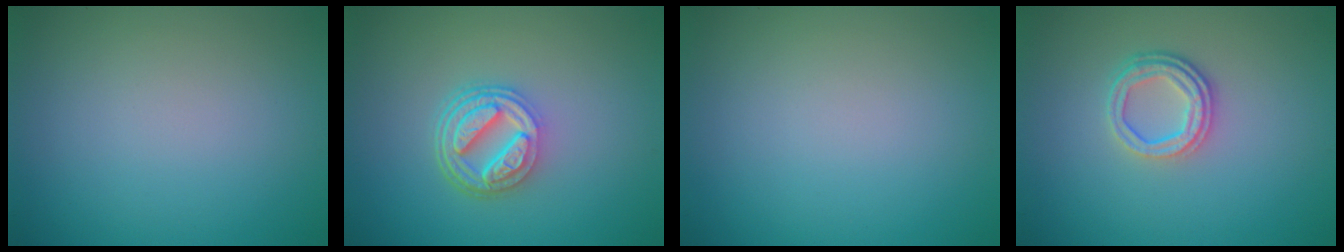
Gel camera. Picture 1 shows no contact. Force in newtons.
{"total": 5.0, "press": 3.8, "slide": 3.2}
{"total": 0.0}
{"total": 3.1, "press": 2.5, "slide": 1.8}